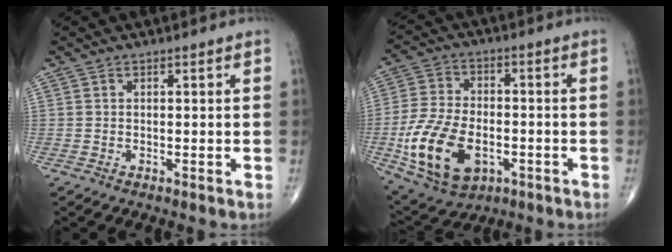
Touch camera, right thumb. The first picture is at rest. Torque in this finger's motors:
{"motor_torque": [-0.13, 0.87, 0.73, 0.19, 0.20]}